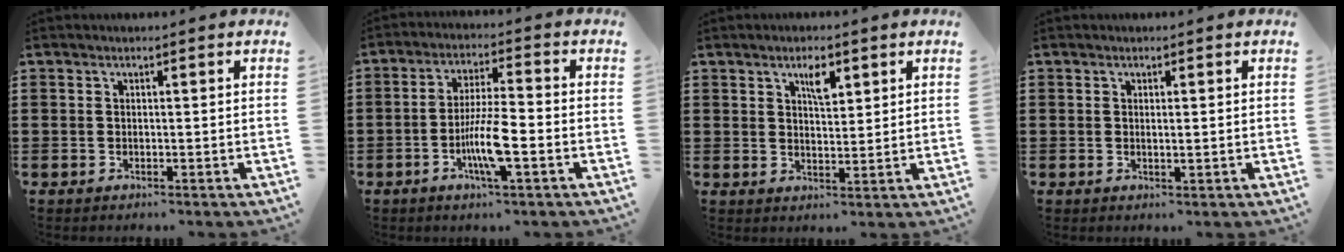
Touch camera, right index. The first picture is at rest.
{"total": 7.9, "force": [-2.6, 1.3, 7.3], "torque": [-0.146, -0.009, -0.050]}
{"total": 3.9, "force": [2.2, 1.4, 2.8], "torque": [-0.046, -0.001, 0.035]}
{"total": 0.8, "force": [0.1, 0.0, 0.8], "torque": [-0.015, -0.001, 0.002]}